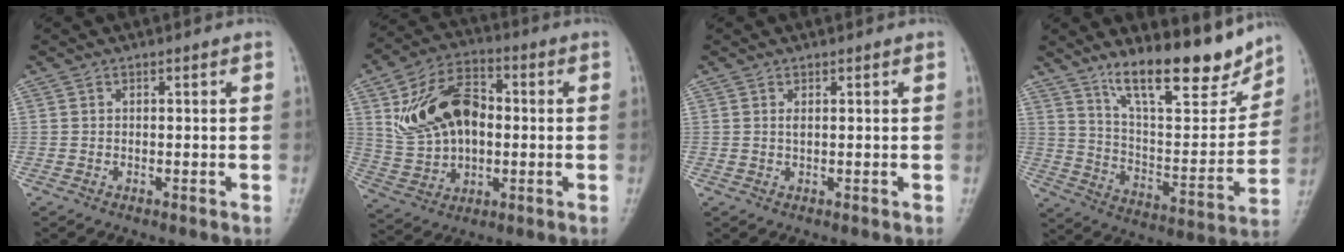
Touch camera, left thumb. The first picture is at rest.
{"total": 16.7, "force": [2.1, 11.1, 12.3], "torque": [-0.196, 0.015, 0.040]}
{"total": 0.7, "force": [0.3, 0.3, 0.6], "torque": [-0.010, -0.002, 0.006]}
{"total": 19.0, "force": [13.7, 5.9, 11.7], "torque": [-0.138, -0.079, 0.230]}